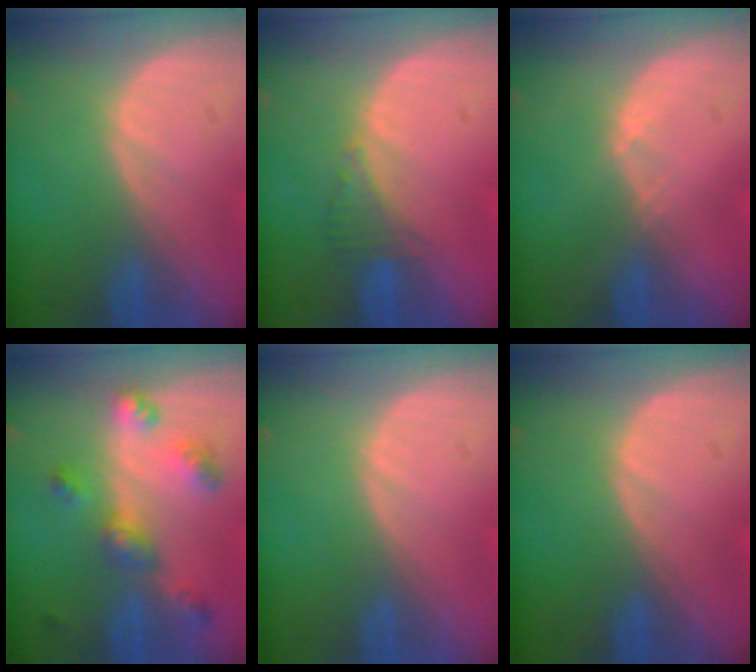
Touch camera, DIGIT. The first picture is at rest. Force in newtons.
{"total": 2.3, "press": 2.2, "slide": 0.7}
{"total": 0.6, "press": 0.5, "slide": 0.3}
{"total": 6.9, "press": 6.0, "slide": 3.3}
{"total": 0.0}
{"total": 0.0}